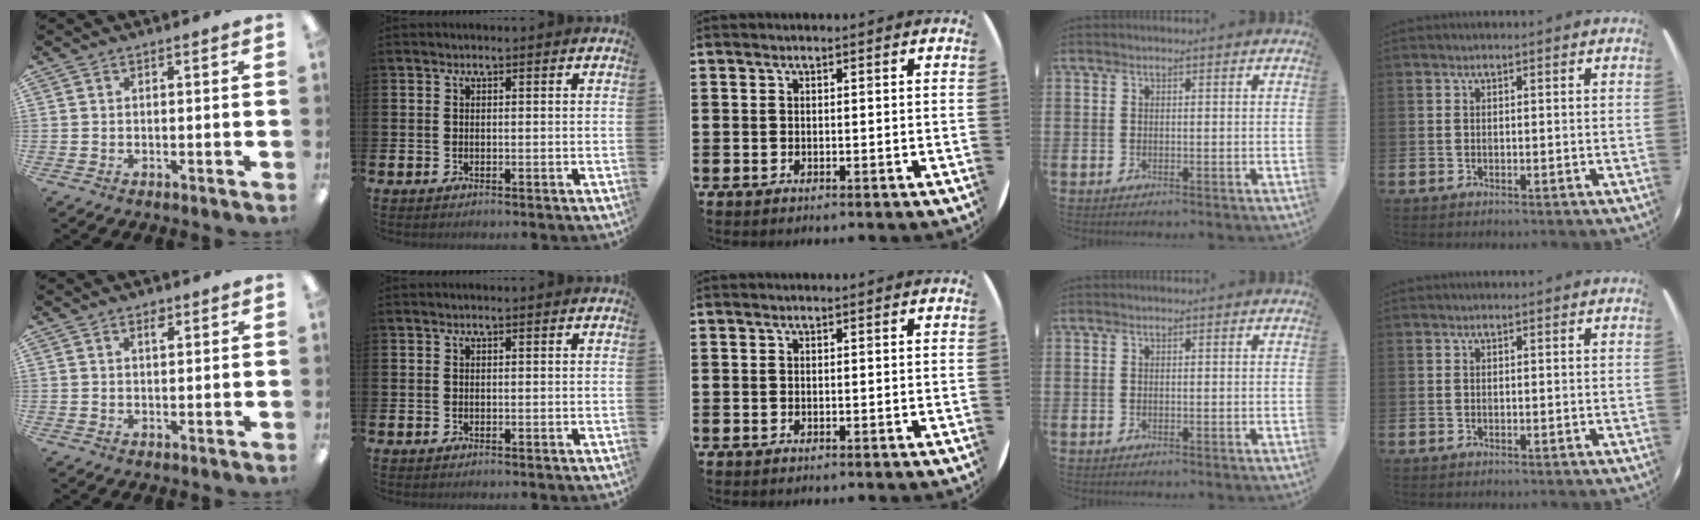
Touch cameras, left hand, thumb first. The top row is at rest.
{"thumb": {"total": 2.3, "force": [1.5, 1.0, 1.4], "torque": [-0.016, -0.004, 0.023]}}